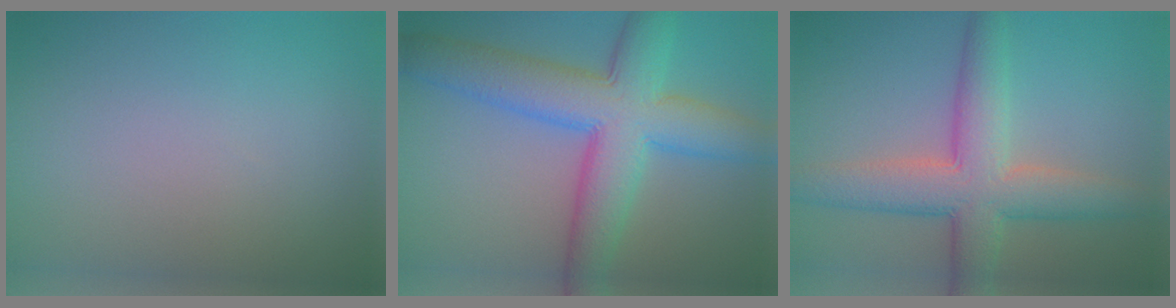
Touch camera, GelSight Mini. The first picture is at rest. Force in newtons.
{"total": 9.5, "press": 9.5, "slide": 0.2}
{"total": 7.3, "press": 7.3, "slide": 0.3}